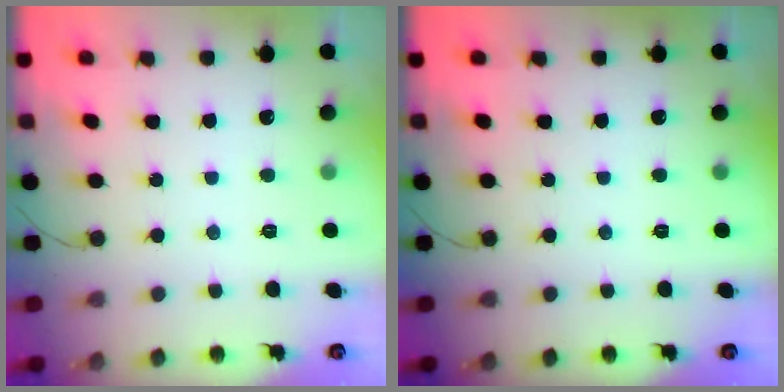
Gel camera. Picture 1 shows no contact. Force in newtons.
{"total": 0.0}